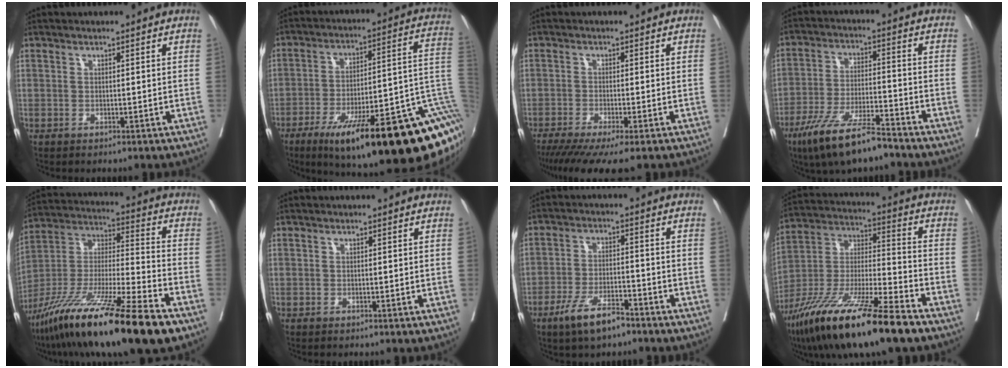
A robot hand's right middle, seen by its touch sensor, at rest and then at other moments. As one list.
[{"total": 31.4, "force": [-14.8, 4.9, 27.3], "torque": [-0.258, 0.003, -0.217]}, {"total": 9.1, "force": [-6.7, 0.8, 6.1], "torque": [-0.087, -0.019, -0.108]}, {"total": 12.0, "force": [-8.8, 1.9, 8.0], "torque": [-0.150, -0.026, -0.159]}, {"total": 24.8, "force": [-16.4, 1.7, 18.5], "torque": [-0.322, -0.051, -0.294]}, {"total": 0.0}, {"total": 7.2, "force": [-5.0, 2.0, 4.7], "torque": [-0.095, -0.005, -0.086]}, {"total": 22.3, "force": [-15.1, 2.3, 16.2], "torque": [-0.300, -0.049, -0.271]}]